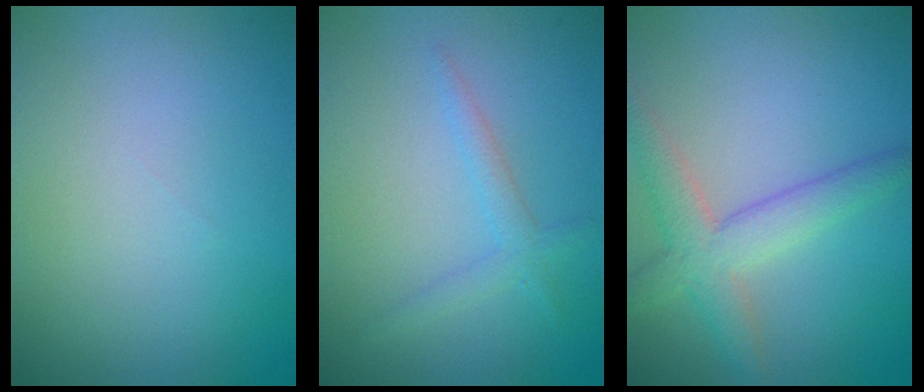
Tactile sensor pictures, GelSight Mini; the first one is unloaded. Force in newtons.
{"total": 1.7, "press": 1.7, "slide": 0.1}
{"total": 4.3, "press": 4.3, "slide": 0.3}